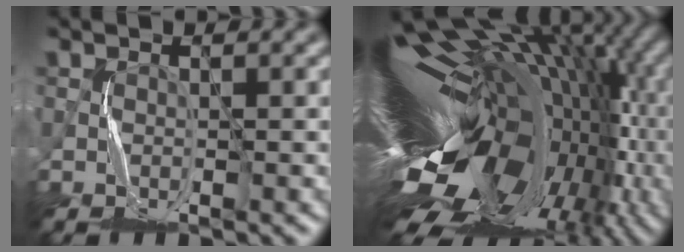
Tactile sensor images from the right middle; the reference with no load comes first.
{"total": 20.3, "force": [-1.9, 11.3, 16.7], "torque": [-0.272, -0.019, -0.022]}